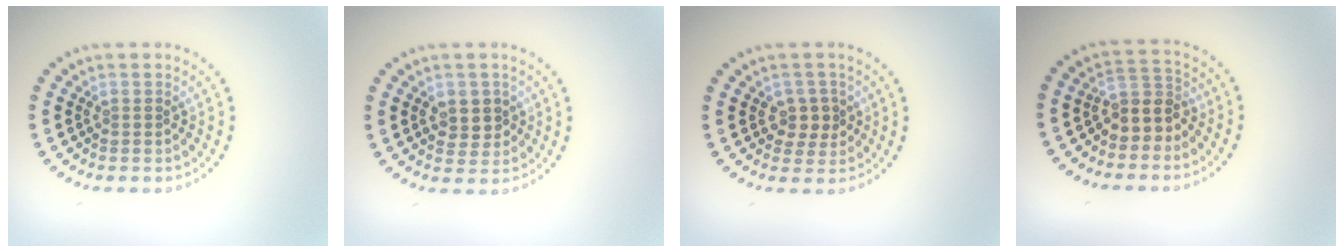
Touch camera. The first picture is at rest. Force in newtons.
{"total": 2.4, "press": 2.4, "slide": 0.3}
{"total": 2.2, "press": 2.1, "slide": 0.6}
{"total": 3.2, "press": 2.6, "slide": 1.8}